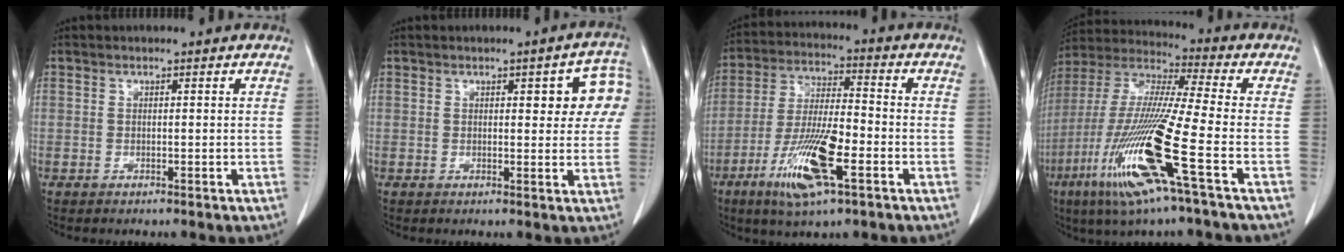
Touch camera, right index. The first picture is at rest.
{"total": 7.5, "force": [2.2, 2.5, 6.7], "torque": [-0.066, 0.018, 0.020]}
{"total": 13.4, "force": [-5.9, 2.4, 11.8], "torque": [-0.233, -0.017, -0.107]}
{"total": 18.9, "force": [-7.4, -0.2, 17.4], "torque": [-0.380, -0.033, -0.150]}